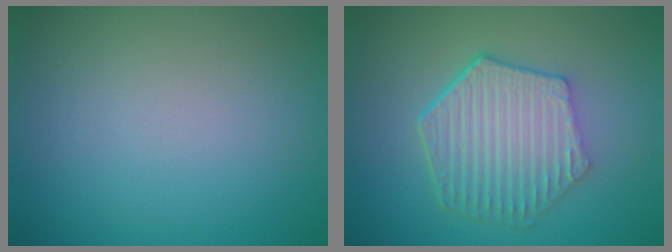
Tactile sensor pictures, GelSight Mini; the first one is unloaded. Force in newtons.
{"total": 6.1, "press": 4.5, "slide": 4.0}